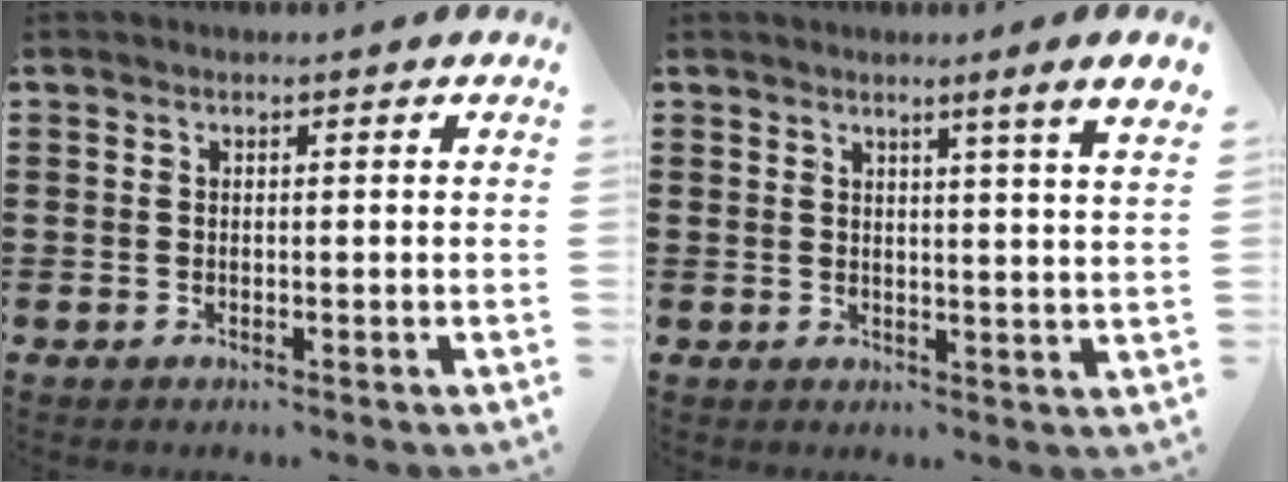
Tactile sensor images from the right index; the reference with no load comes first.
{"total": 3.0, "force": [2.0, -1.1, 2.0], "torque": [-0.035, -0.015, 0.029]}